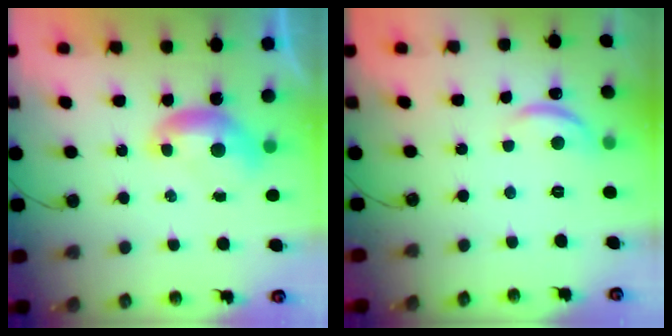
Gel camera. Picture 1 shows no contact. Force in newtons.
{"total": 3.9, "press": 3.8, "slide": 0.4}